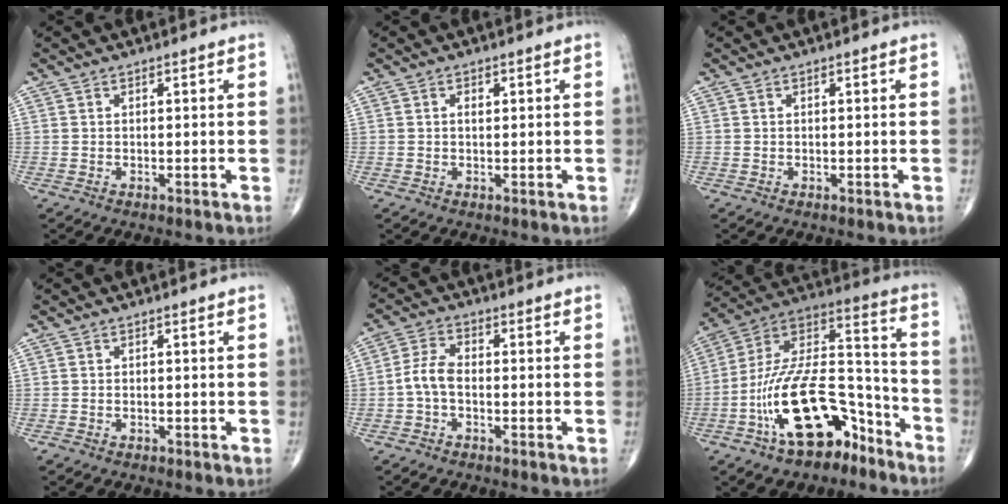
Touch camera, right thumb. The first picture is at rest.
{"total": 1.2, "force": [0.3, 0.7, 1.0], "torque": [-0.013, 0.001, 0.003]}
{"total": 0.0}
{"total": 0.6, "force": [-0.5, 0.4, 0.1], "torque": [-0.004, 0.001, -0.011]}
{"total": 4.7, "force": [-1.1, 2.5, 3.8], "torque": [-0.081, 0.017, -0.029]}
{"total": 21.2, "force": [-11.0, 10.5, 14.7], "torque": [-0.237, 0.107, -0.190]}